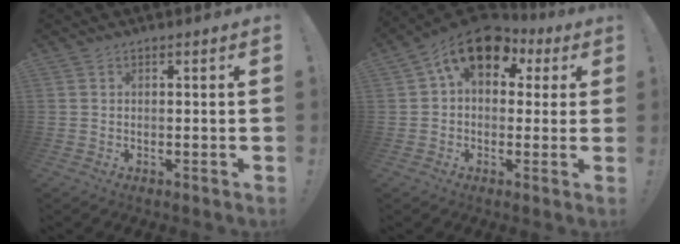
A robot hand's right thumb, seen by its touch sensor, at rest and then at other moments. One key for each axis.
{"total": 14.5, "fx": 6.7, "fy": 8.9, "fz": 9.2, "tx": -0.145, "ty": -0.027, "tz": 0.124}